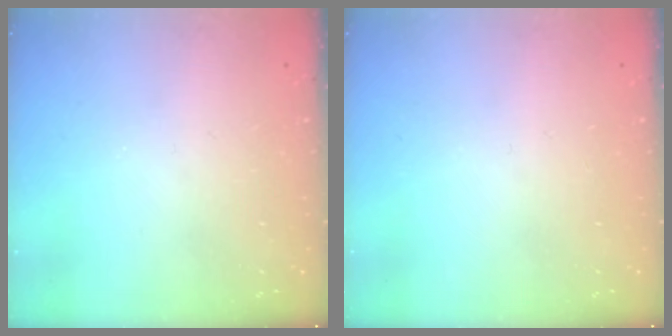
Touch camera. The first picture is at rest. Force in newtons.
{"total": 0.0}